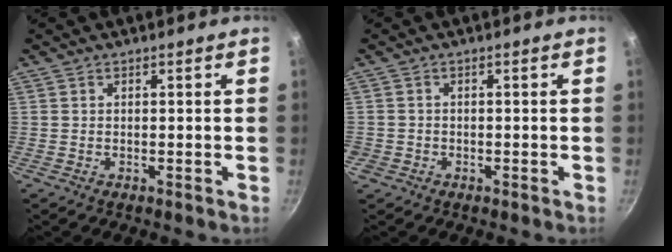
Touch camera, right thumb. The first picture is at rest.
{"total": 1.7, "force": [-0.7, 1.5, 0.4], "torque": [-0.008, 0.004, -0.009]}